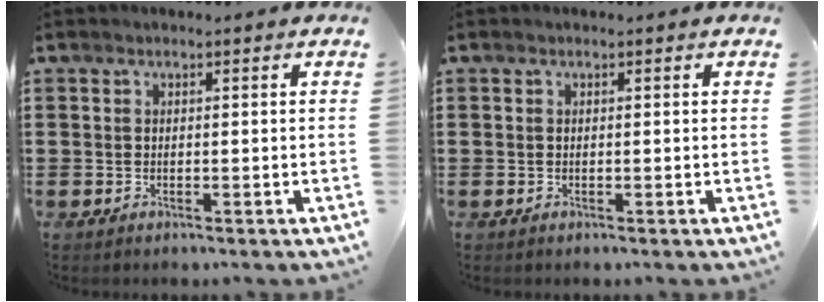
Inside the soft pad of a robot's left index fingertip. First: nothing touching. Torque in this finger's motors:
{"motor_torque": [0.00, 0.00, 0.00, 0.01]}